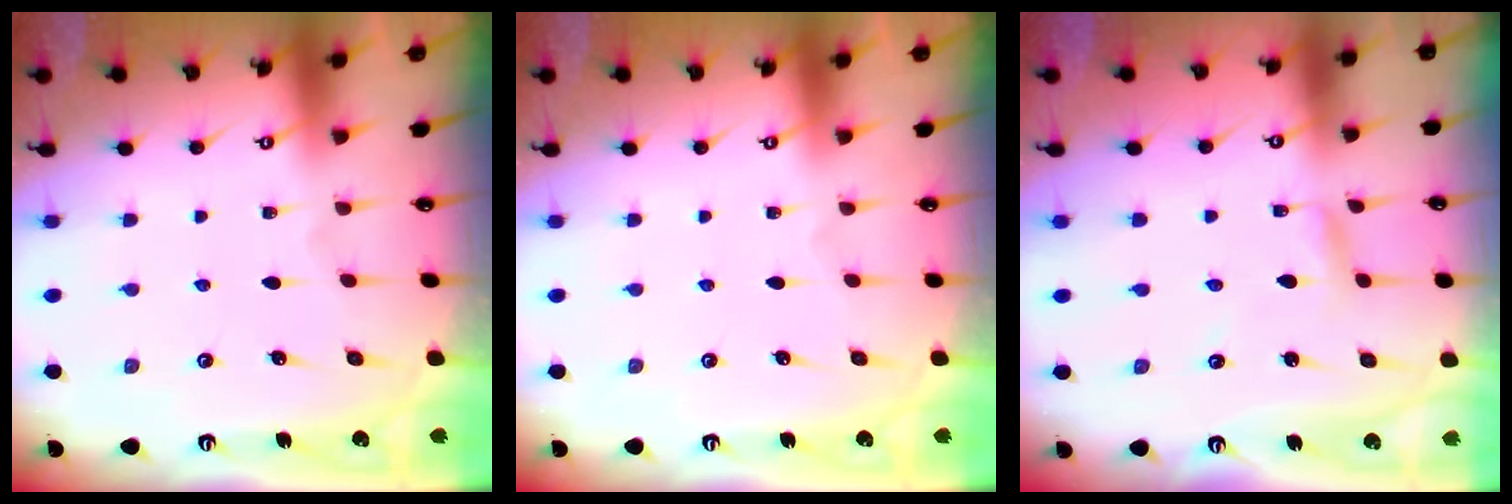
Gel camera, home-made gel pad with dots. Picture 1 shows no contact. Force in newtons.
{"total": 0.0}
{"total": 2.0, "press": 2.0, "slide": 0.2}